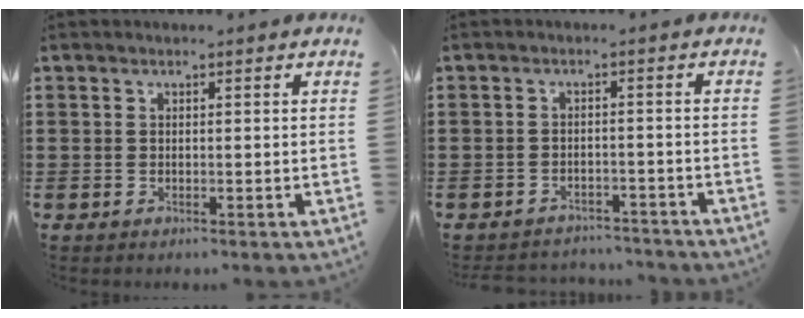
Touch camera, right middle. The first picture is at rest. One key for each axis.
{"total": 2.6, "fx": -2.6, "fy": 0.4, "fz": 0.0, "tx": -0.006, "ty": 0.000, "tz": -0.056}